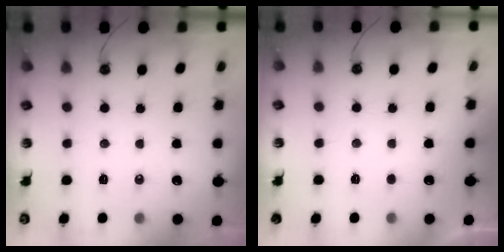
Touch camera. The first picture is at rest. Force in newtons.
{"total": 0.8, "press": 0.5, "slide": 0.6}